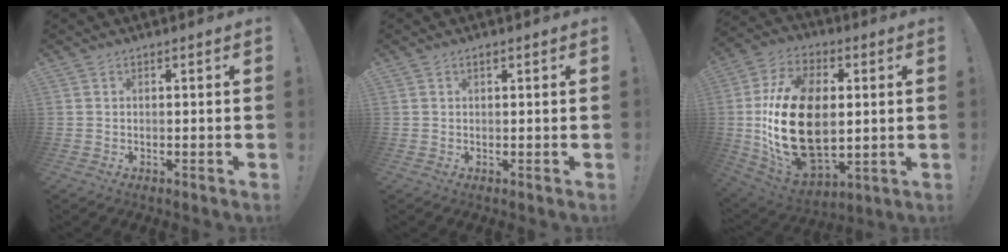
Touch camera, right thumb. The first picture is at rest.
{"total": 0.8, "force": [0.6, 0.4, 0.5], "torque": [-0.007, 0.000, 0.009]}
{"total": 27.2, "force": [0.7, 17.0, 21.3], "torque": [-0.427, -0.001, 0.028]}